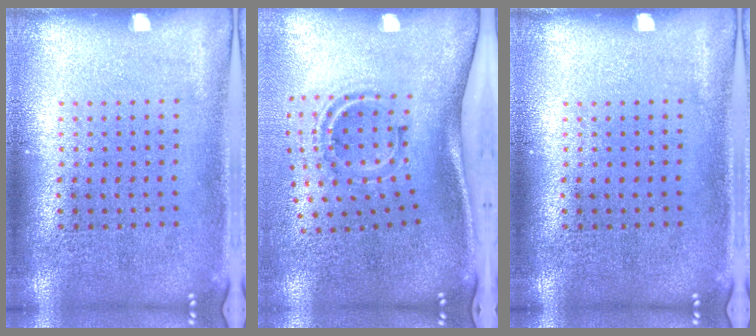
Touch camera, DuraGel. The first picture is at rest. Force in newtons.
{"total": 2.1, "press": 1.2, "slide": 1.7}
{"total": 0.0}